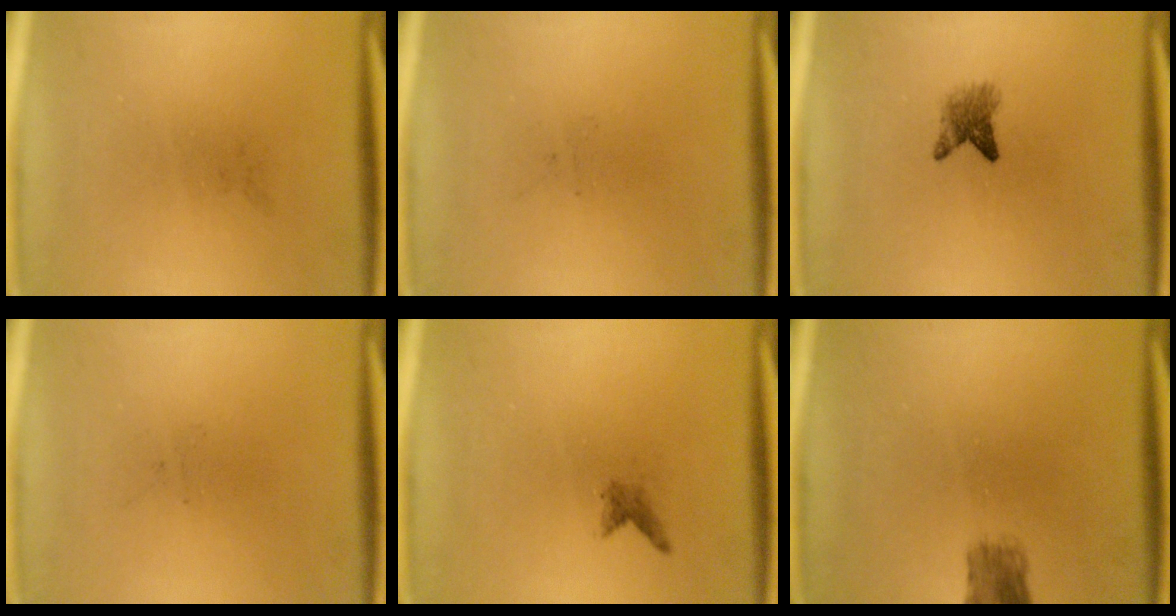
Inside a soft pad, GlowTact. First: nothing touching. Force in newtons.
{"total": 0.0}
{"total": 2.7}
{"total": 0.0}
{"total": 1.0}
{"total": 2.9}